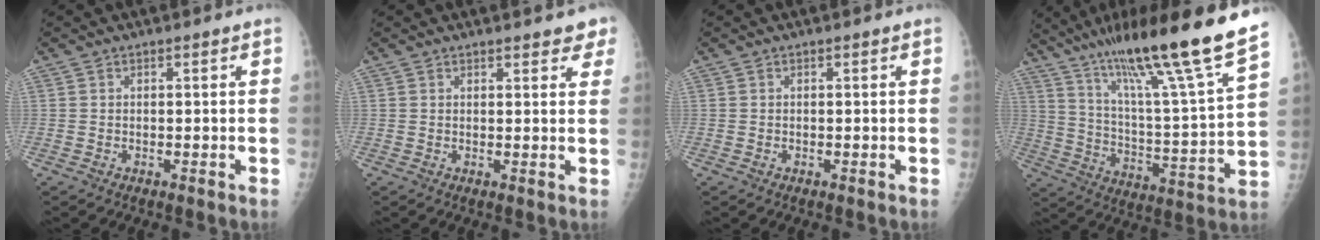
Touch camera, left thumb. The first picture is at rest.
{"total": 4.8, "force": [3.8, 1.6, 2.4], "torque": [0.001, -0.011, 0.038]}
{"total": 0.0}
{"total": 25.0, "force": [18.2, 0.6, 17.2], "torque": [-0.264, -0.079, 0.297]}